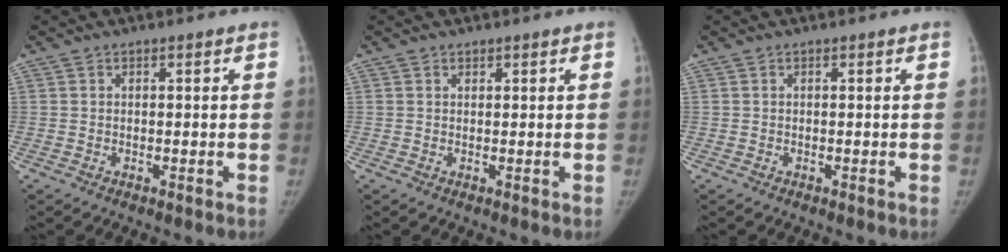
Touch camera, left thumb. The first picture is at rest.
{"total": 0.6, "force": [0.4, 0.4, 0.0], "torque": [0.007, -0.002, 0.005]}
{"total": 0.0}